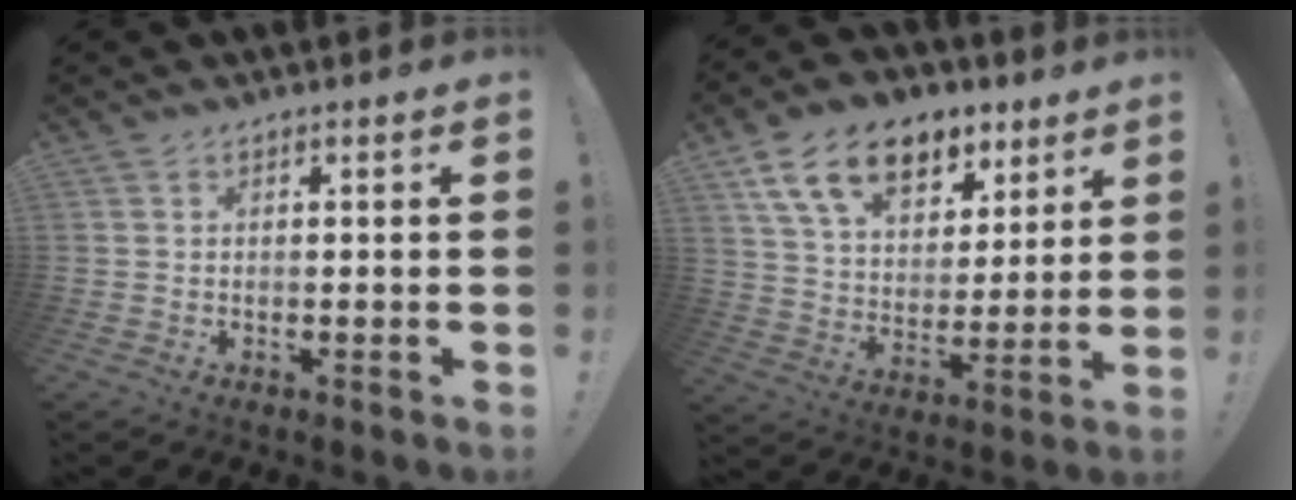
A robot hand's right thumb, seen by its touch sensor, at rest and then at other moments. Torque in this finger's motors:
{"motor_torque": [1.05, 2.20, 0.34, 0.25, 0.36]}